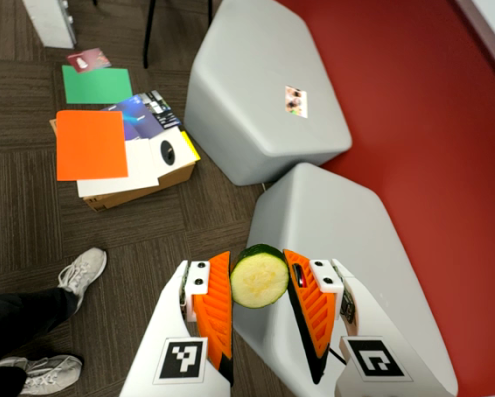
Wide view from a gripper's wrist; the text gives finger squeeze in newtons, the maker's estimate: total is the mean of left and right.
{"total": 10.7, "left": 11.8, "right": 9.6}